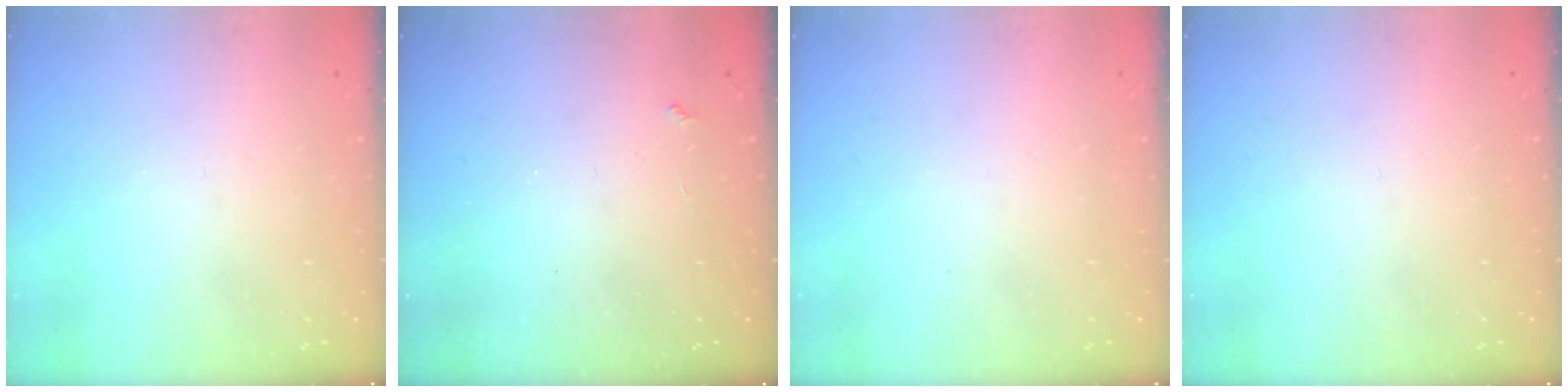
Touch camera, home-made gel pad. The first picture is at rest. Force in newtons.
{"total": 2.3, "press": 2.3, "slide": 0.4}
{"total": 0.0}
{"total": 0.0}